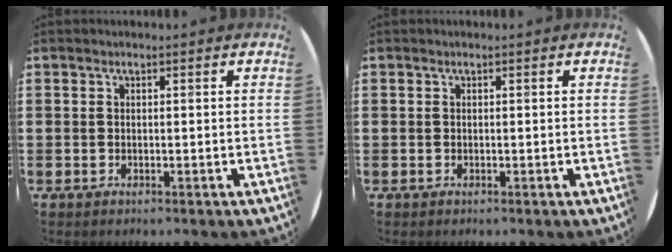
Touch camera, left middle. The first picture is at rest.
{"total": 0.0}